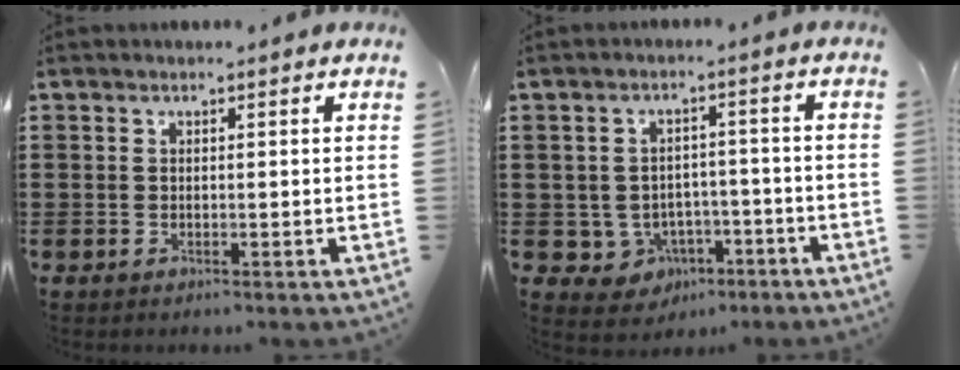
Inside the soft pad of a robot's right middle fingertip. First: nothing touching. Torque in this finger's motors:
{"motor_torque": [0.17, 0.08, 0.17, 0.00]}